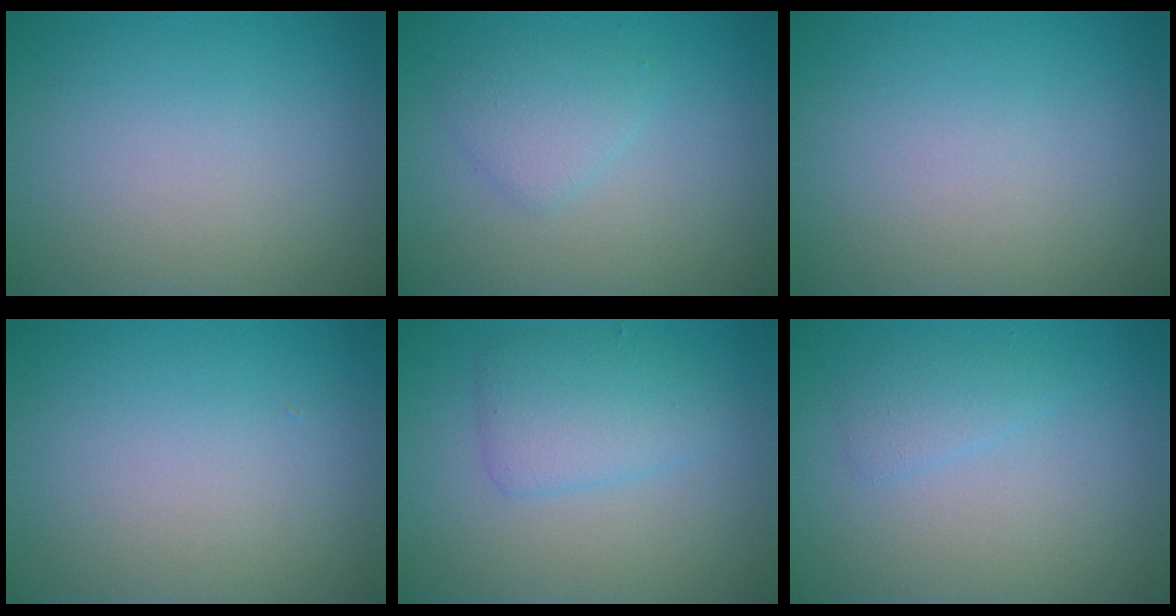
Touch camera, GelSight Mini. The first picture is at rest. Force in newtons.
{"total": 2.0, "press": 2.0, "slide": 0.1}
{"total": 0.0}
{"total": 0.0}
{"total": 3.1, "press": 3.1, "slide": 0.1}
{"total": 1.4, "press": 1.4, "slide": 0.1}